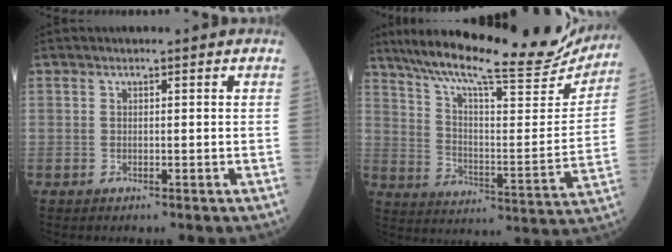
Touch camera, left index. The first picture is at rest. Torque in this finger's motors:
{"motor_torque": [1.07, -1.07, 0.50, 0.13]}